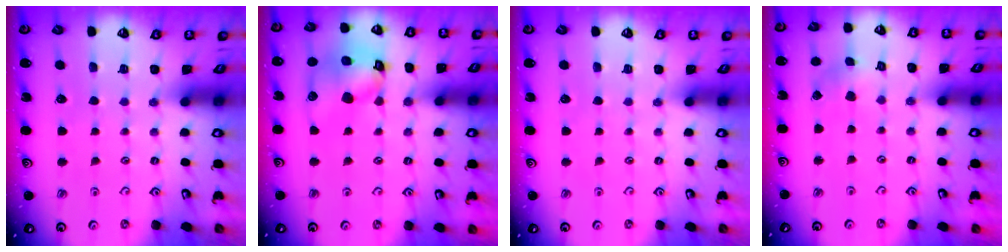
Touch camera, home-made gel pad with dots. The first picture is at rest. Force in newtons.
{"total": 14.4, "press": 14.3, "slide": 1.8}
{"total": 0.0}
{"total": 2.6, "press": 2.6, "slide": 0.3}